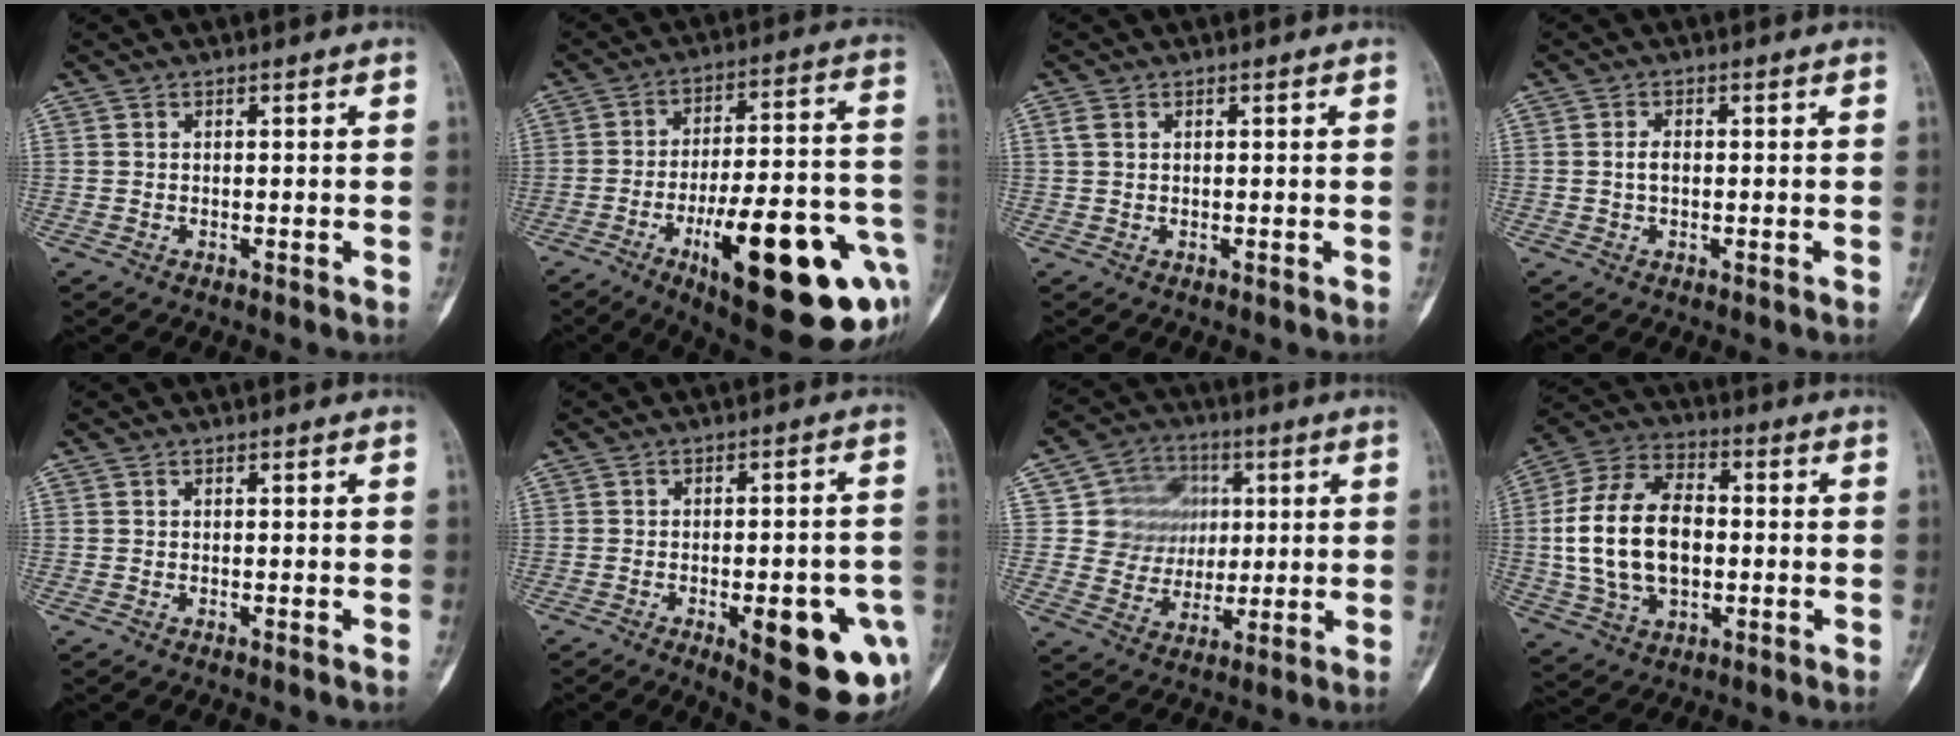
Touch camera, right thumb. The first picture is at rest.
{"total": 27.6, "force": [-10.5, 8.5, 24.1], "torque": [-0.290, 0.041, -0.139]}
{"total": 1.4, "force": [0.5, 1.0, 0.9], "torque": [-0.019, 0.004, 0.012]}
{"total": 1.8, "force": [-0.2, 1.1, 1.5], "torque": [-0.026, 0.003, -0.007]}
{"total": 0.0}
{"total": 16.3, "force": [-5.6, 5.5, 14.3], "torque": [-0.135, 0.017, -0.055]}
{"total": 12.3, "force": [2.8, 11.1, 4.3], "torque": [-0.019, 0.001, 0.051]}
{"total": 17.9, "force": [-0.6, 11.4, 13.8], "torque": [-0.251, 0.018, -0.010]}